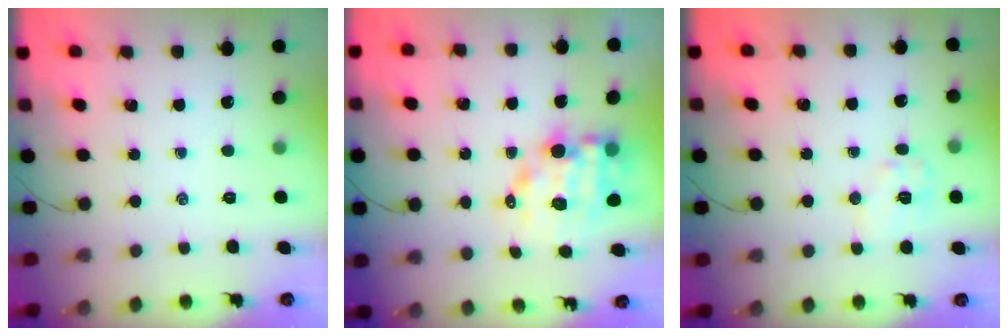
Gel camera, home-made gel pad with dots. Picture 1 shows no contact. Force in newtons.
{"total": 10.8, "press": 10.4, "slide": 3.0}
{"total": 7.1, "press": 7.1, "slide": 0.5}